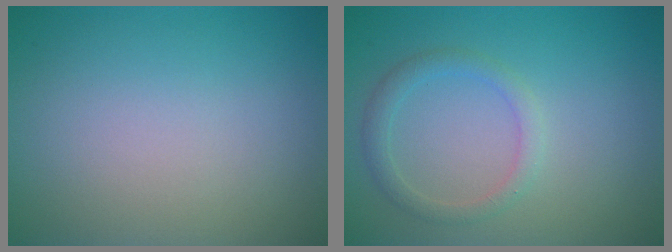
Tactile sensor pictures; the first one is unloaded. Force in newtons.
{"total": 1.8, "press": 1.8, "slide": 0.1}